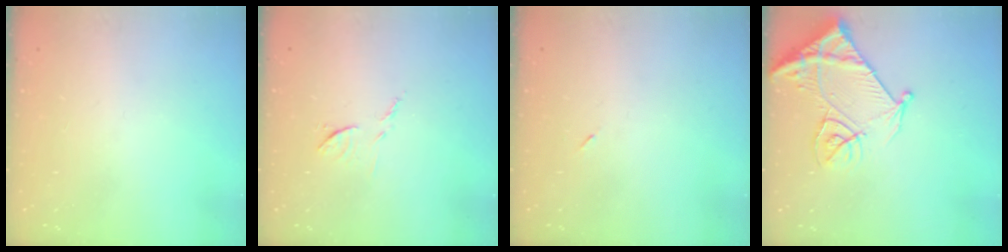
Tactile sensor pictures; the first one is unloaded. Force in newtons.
{"total": 6.9, "press": 6.9, "slide": 0.4}
{"total": 2.6, "press": 2.3, "slide": 1.2}
{"total": 13.7, "press": 13.6, "slide": 1.6}